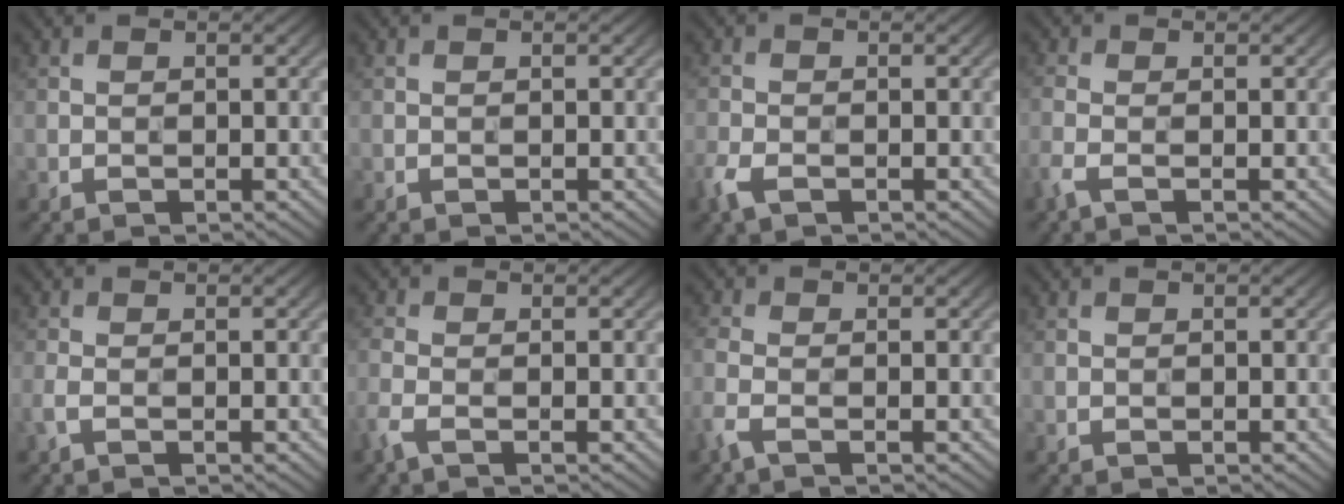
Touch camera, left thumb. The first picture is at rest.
{"total": 0.0}
{"total": 2.7, "force": [-1.7, 1.2, 1.8], "torque": [-0.049, -0.006, -0.041]}
{"total": 2.0, "force": [-1.1, 0.5, 1.7], "torque": [-0.051, -0.003, -0.033]}
{"total": 1.4, "force": [-0.5, 0.4, 1.2], "torque": [-0.033, 0.001, -0.017]}
{"total": 2.4, "force": [-1.3, 0.6, 1.9], "torque": [-0.058, -0.004, -0.039]}
{"total": 2.7, "force": [-1.4, 0.7, 2.3], "torque": [-0.066, -0.004, -0.043]}
{"total": 0.0}